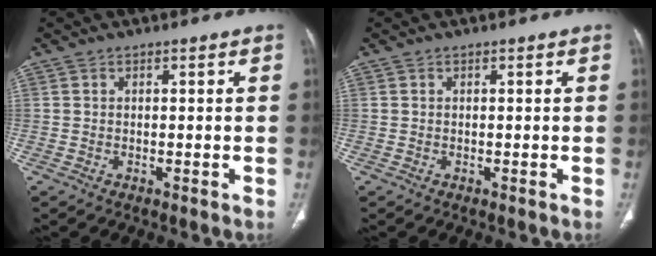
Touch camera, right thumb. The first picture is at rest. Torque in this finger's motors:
{"motor_torque": [0.08, 0.08, 0.00, 0.00, 0.00]}